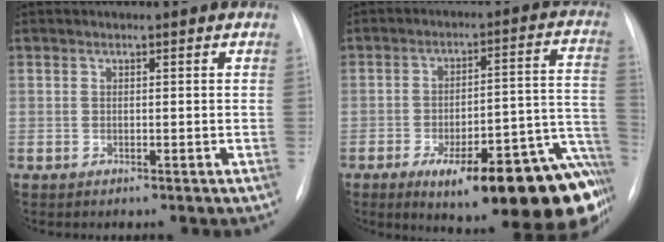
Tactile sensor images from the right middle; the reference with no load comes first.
{"total": 24.6, "force": [-15.0, 5.6, 18.7], "torque": [-0.144, 0.029, -0.193]}